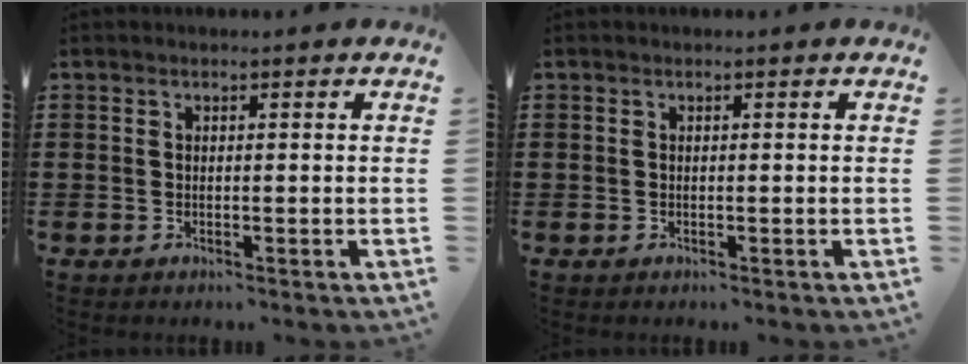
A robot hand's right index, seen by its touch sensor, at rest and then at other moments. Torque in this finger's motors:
{"motor_torque": [0.99, 1.14, 0.00, 0.00]}